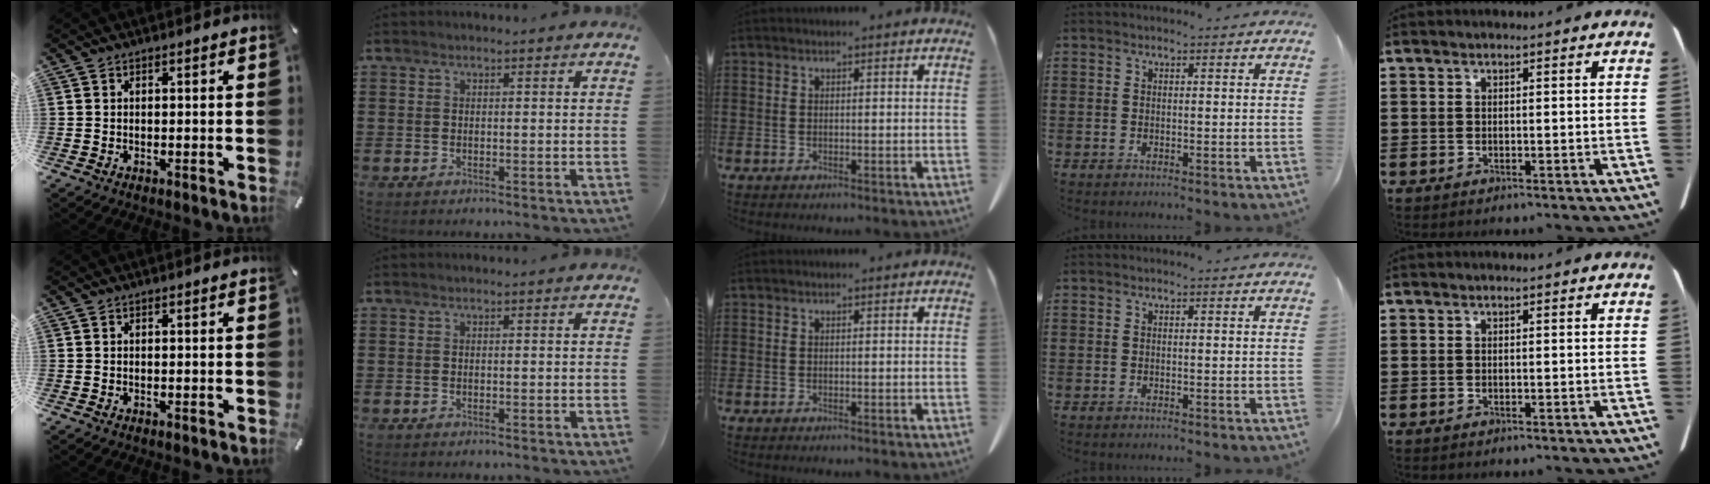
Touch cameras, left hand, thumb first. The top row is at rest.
{}